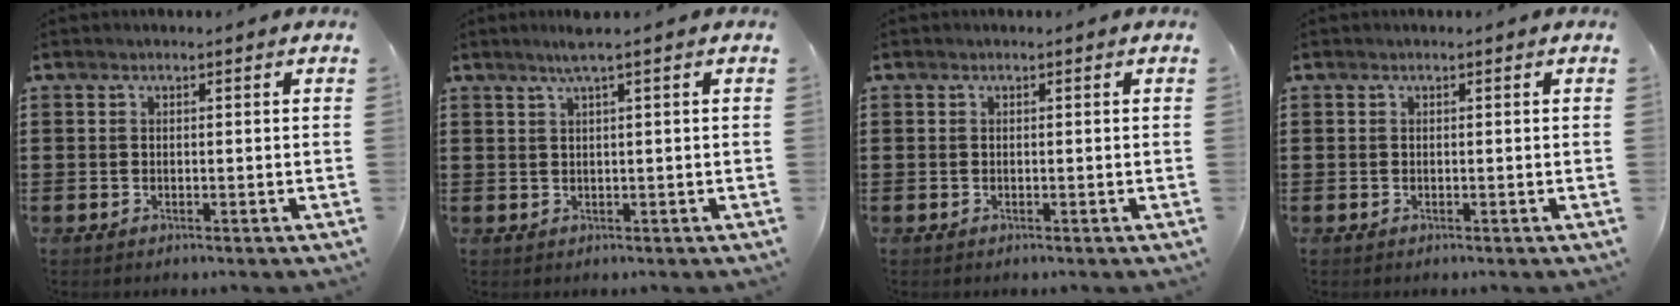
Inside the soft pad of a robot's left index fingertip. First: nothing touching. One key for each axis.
{"total": 2.2, "fx": 1.2, "fy": -0.3, "fz": 1.8, "tx": -0.035, "ty": -0.001, "tz": 0.022}
{"total": 0.0}
{"total": 0.0}